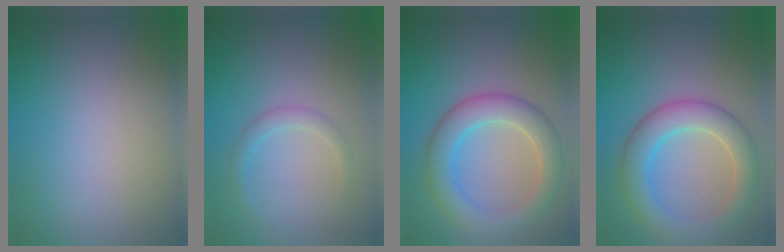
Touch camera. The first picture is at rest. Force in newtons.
{"total": 1.4, "press": 1.4, "slide": 0.1}
{"total": 5.4, "press": 5.4, "slide": 0.2}
{"total": 5.6, "press": 5.6, "slide": 0.5}